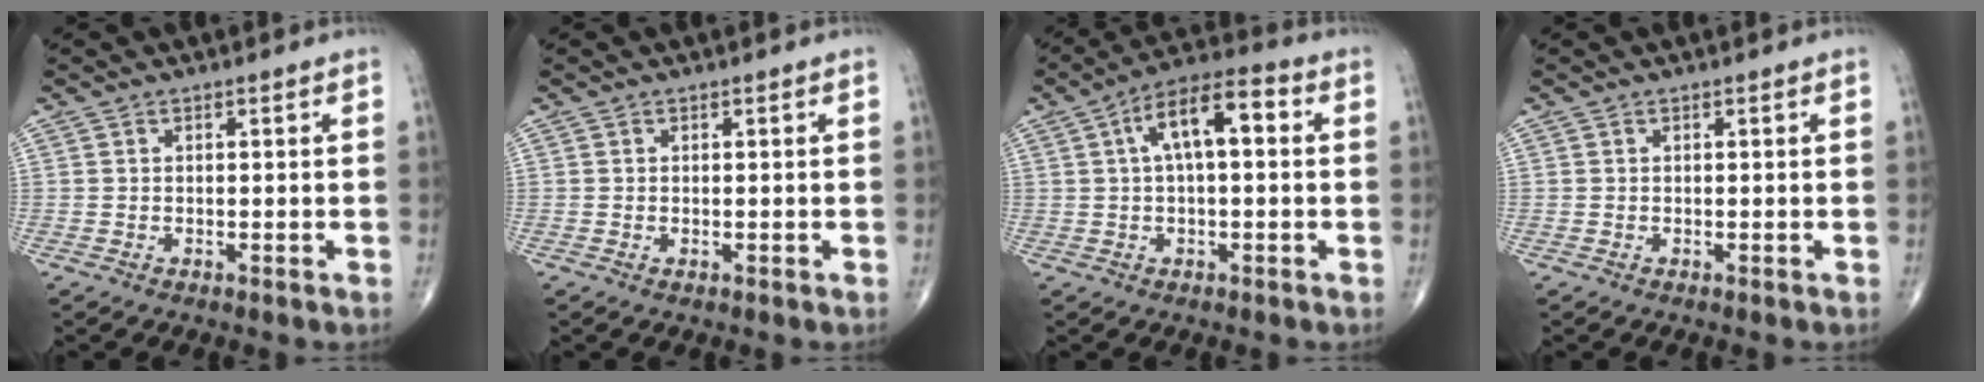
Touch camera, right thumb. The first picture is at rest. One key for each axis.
{"total": 0.0}
{"total": 10.7, "fx": 2.1, "fy": 4.4, "fz": 9.5, "tx": -0.158, "ty": 0.035, "tz": 0.025}
{"total": 0.0}